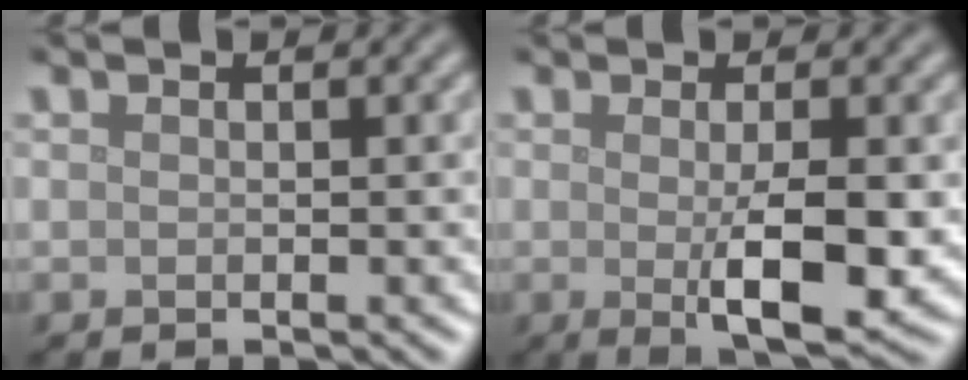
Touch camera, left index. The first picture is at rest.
{"total": 5.5, "force": [-0.7, 1.2, 5.3], "torque": [-0.083, -0.011, -0.007]}